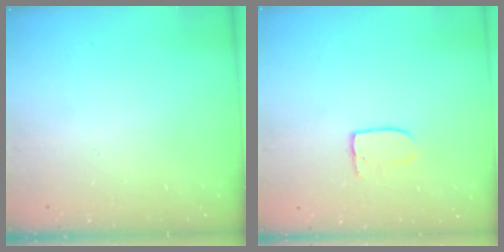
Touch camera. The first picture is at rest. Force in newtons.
{"total": 4.9, "press": 4.9, "slide": 0.3}